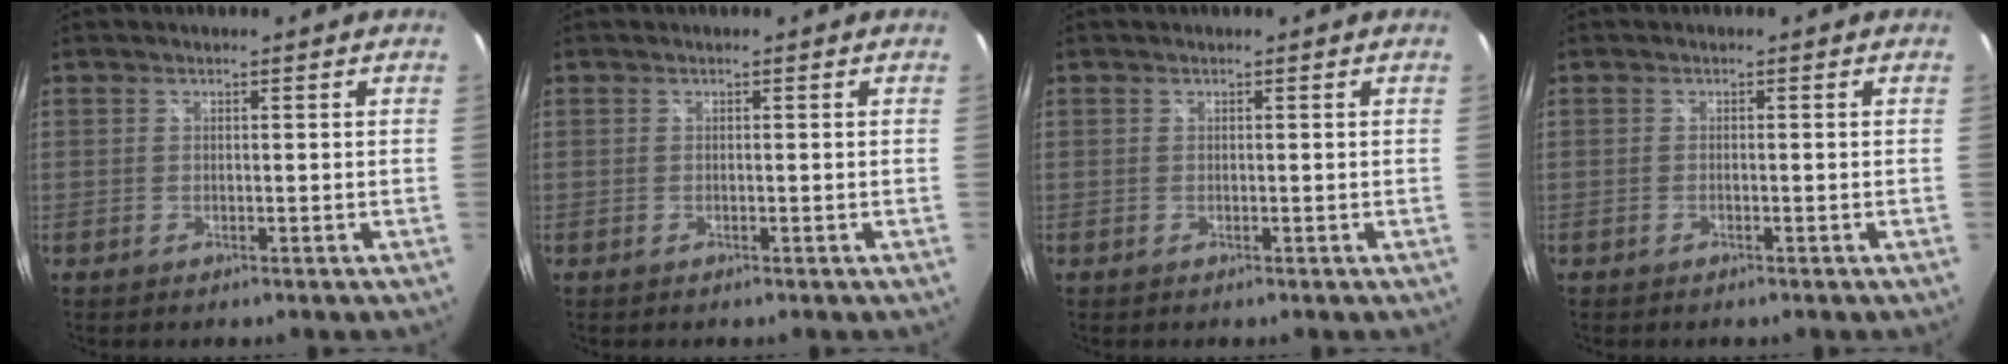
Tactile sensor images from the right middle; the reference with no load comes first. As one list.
[{"total": 0.0}, {"total": 0.0}, {"total": 0.5, "force": [-0.4, 0.1, 0.3], "torque": [-0.004, 0.000, -0.009]}]